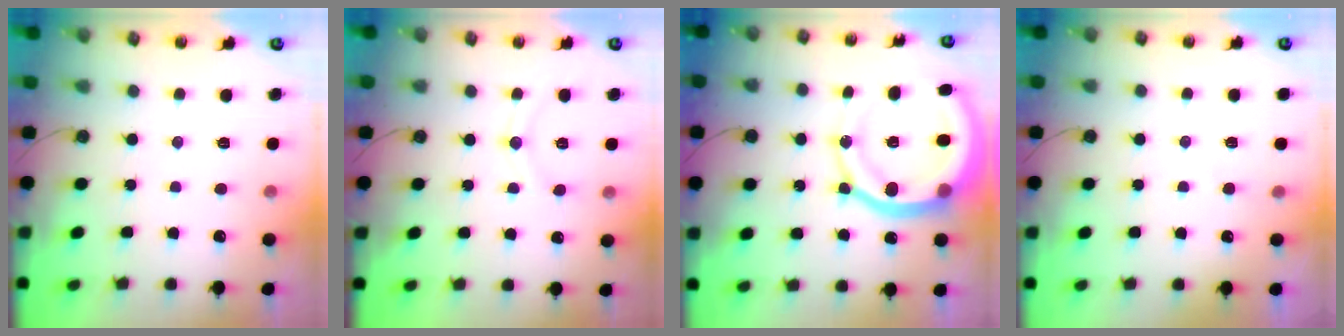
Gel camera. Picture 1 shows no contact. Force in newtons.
{"total": 9.2, "press": 9.1, "slide": 0.8}
{"total": 19.8, "press": 19.5, "slide": 3.1}
{"total": 2.7, "press": 2.6, "slide": 0.3}